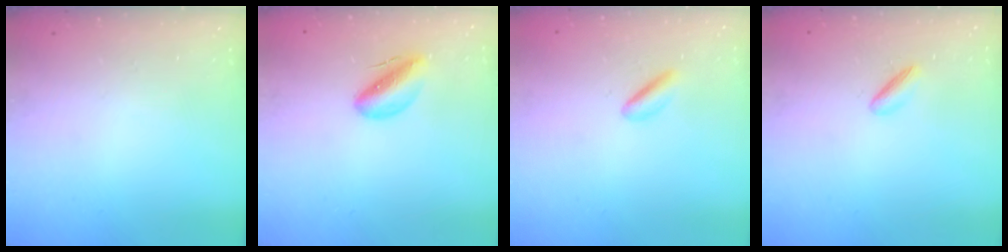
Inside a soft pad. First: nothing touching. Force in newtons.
{"total": 6.5, "press": 6.2, "slide": 2.2}
{"total": 2.5, "press": 2.3, "slide": 1.0}
{"total": 3.1, "press": 3.0, "slide": 0.9}